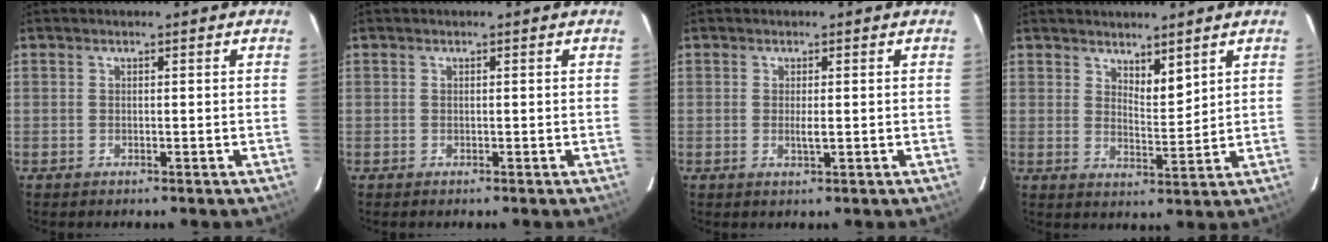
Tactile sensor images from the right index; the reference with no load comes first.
{"total": 0.0}
{"total": 1.5, "force": [-0.1, 0.1, 1.5], "torque": [-0.027, -0.003, -0.003]}
{"total": 3.9, "force": [3.0, 1.1, 2.2], "torque": [-0.038, -0.013, 0.059]}